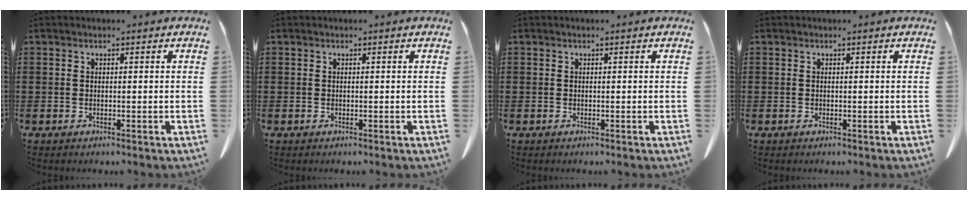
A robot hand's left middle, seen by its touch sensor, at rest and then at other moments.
{"total": 0.0}
{"total": 0.0}
{"total": 0.0}